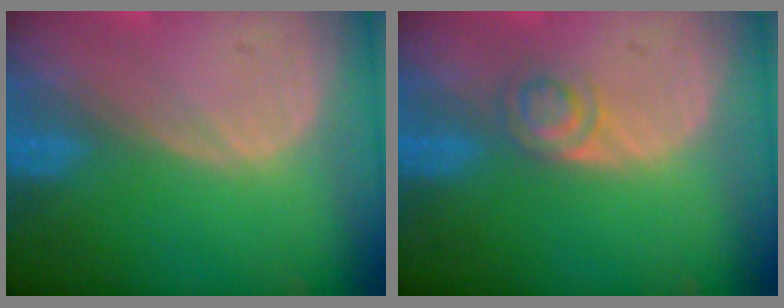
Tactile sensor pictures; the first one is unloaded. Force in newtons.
{"total": 3.0, "press": 2.9, "slide": 0.2}